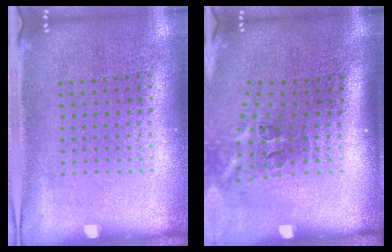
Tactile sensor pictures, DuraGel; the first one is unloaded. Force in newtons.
{"total": 2.4, "press": 1.6, "slide": 1.8}